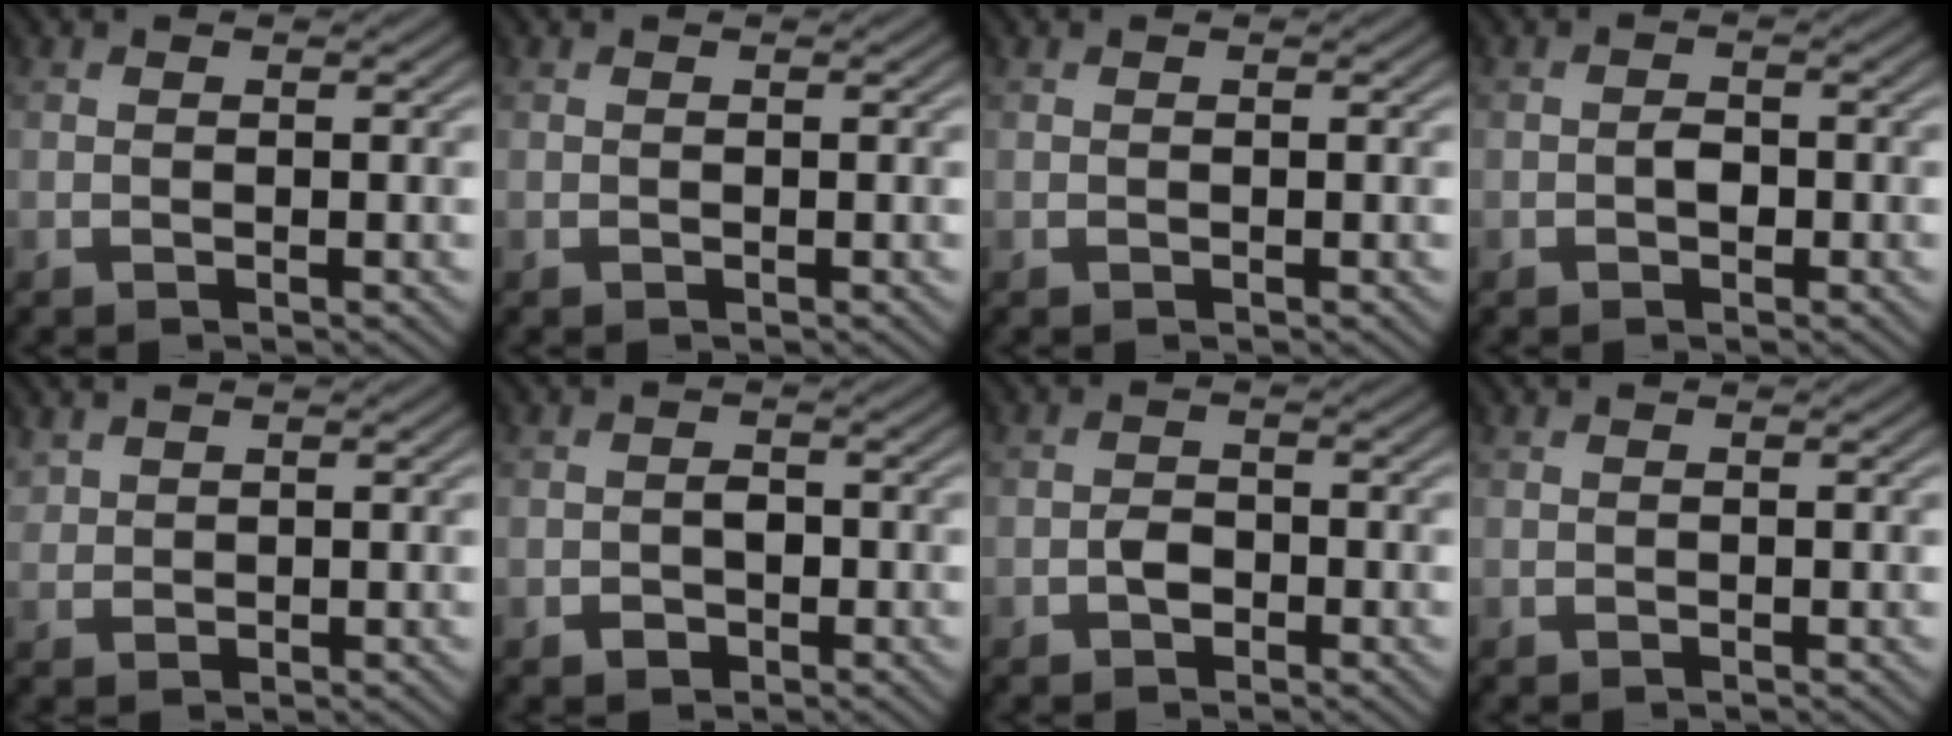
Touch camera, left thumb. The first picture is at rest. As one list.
[{"total": 0.0}, {"total": 0.0}, {"total": 1.4, "force": [-0.5, 0.9, 0.9], "torque": [-0.017, 0.003, -0.012]}, {"total": 1.7, "force": [1.4, 0.9, 0.4], "torque": [-0.014, 0.002, 0.036]}, {"total": 1.9, "force": [-0.8, 1.4, 1.0], "torque": [-0.015, -0.001, -0.016]}, {"total": 1.9, "force": [-0.9, 1.3, 1.0], "torque": [-0.019, 0.003, -0.021]}, {"total": 0.0}]